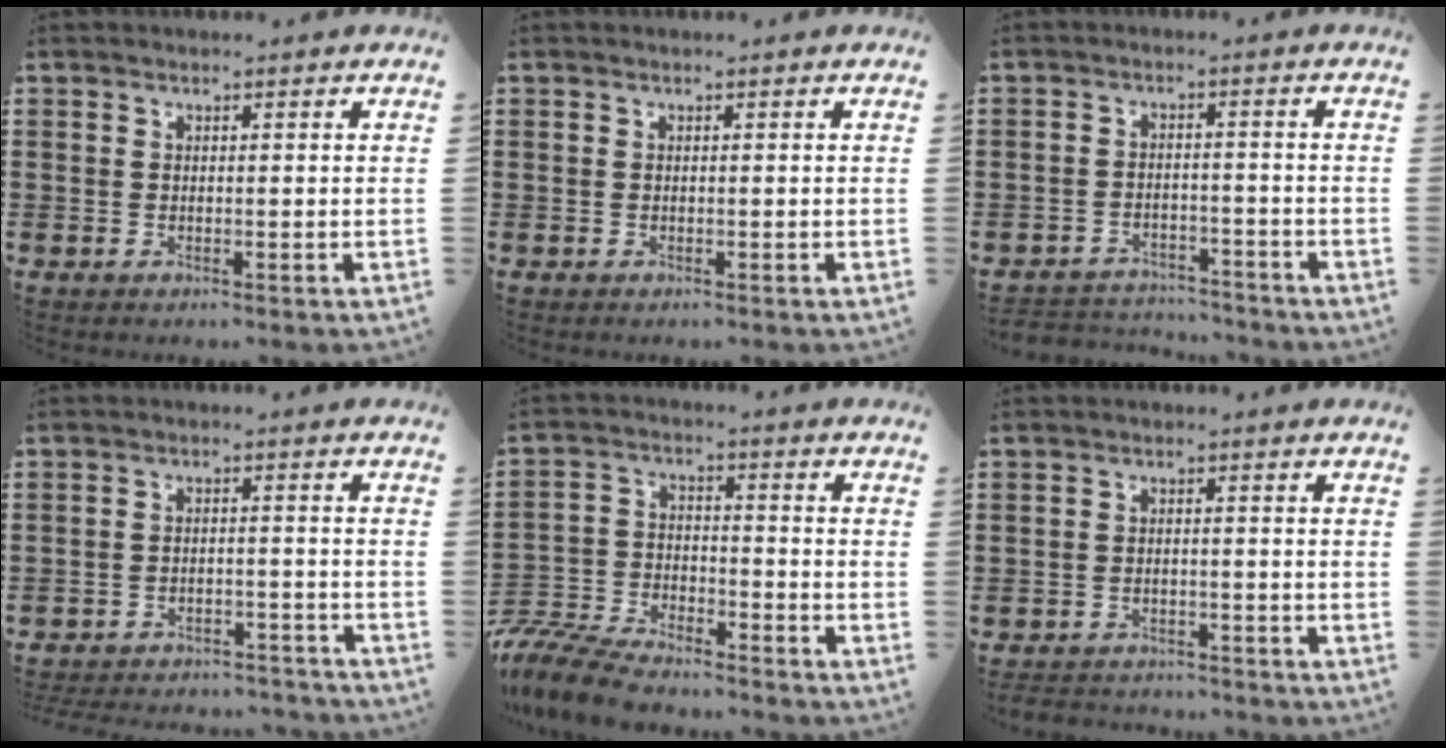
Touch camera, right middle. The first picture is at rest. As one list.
[{"total": 0.0}, {"total": 3.4, "force": [-3.3, 0.7, -0.2], "torque": [-0.005, -0.001, -0.071]}, {"total": 3.5, "force": [-3.5, 0.3, 0.1], "torque": [-0.007, 0.002, -0.074]}, {"total": 8.8, "force": [-8.4, 1.6, 2.3], "torque": [-0.054, 0.015, -0.167]}, {"total": 2.4, "force": [-2.3, 0.4, 0.0], "torque": [-0.007, -0.003, -0.051]}]